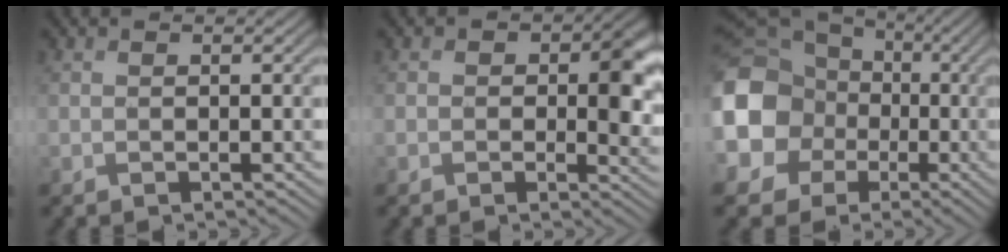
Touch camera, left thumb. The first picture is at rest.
{"total": 5.1, "force": [0.2, 3.7, 3.6], "torque": [-0.045, -0.016, 0.001]}
{"total": 18.6, "force": [-0.6, 16.7, 8.1], "torque": [-0.237, -0.018, -0.055]}